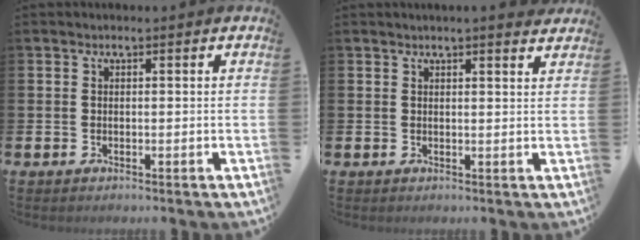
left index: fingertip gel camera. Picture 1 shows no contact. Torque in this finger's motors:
{"motor_torque": [0.49, -1.46, 0.22, 0.04]}